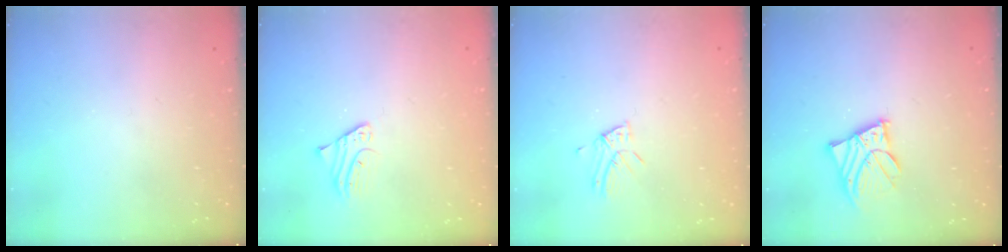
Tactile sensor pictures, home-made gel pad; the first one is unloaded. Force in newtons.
{"total": 1.8, "press": 1.8, "slide": 0.2}
{"total": 4.3, "press": 4.3, "slide": 0.4}
{"total": 7.6, "press": 7.5, "slide": 0.9}